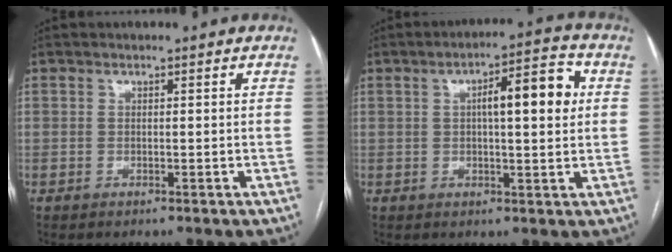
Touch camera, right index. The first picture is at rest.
{"total": 9.1, "force": [1.9, 2.1, 8.6], "torque": [-0.128, 0.022, 0.028]}